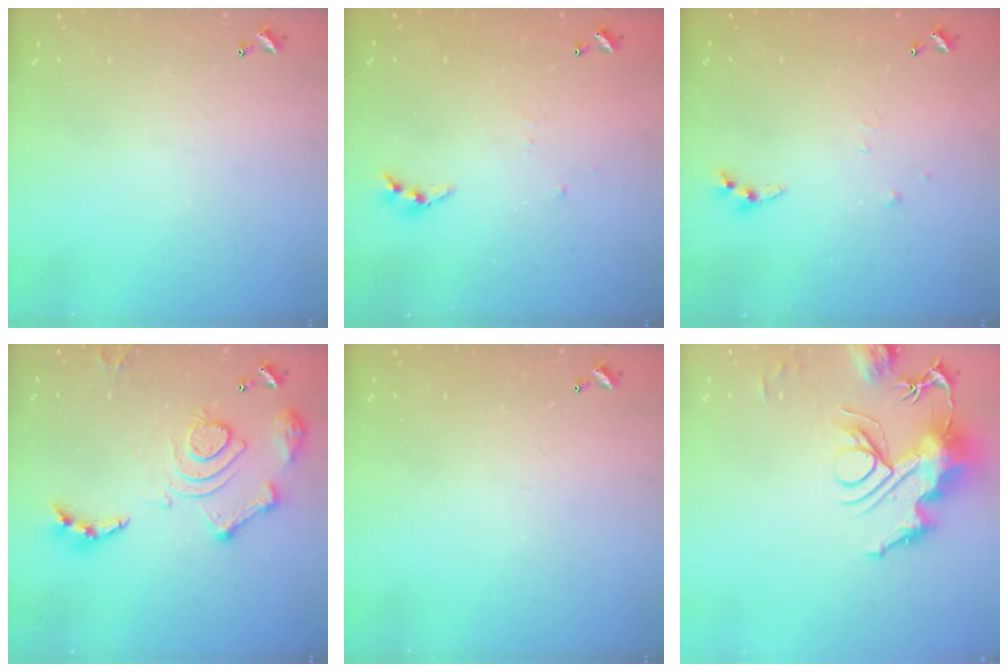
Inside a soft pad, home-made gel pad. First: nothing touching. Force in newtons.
{"total": 4.7, "press": 4.7, "slide": 0.4}
{"total": 4.9, "press": 4.9, "slide": 0.4}
{"total": 16.1, "press": 16.0, "slide": 1.8}
{"total": 0.0}
{"total": 13.8, "press": 13.7, "slide": 0.8}